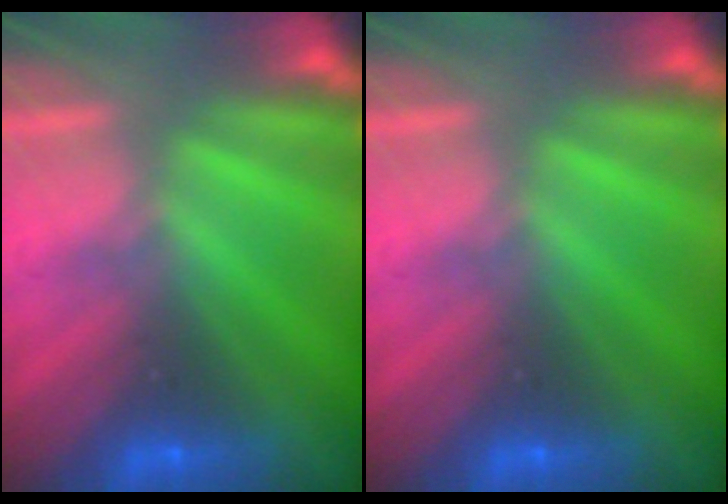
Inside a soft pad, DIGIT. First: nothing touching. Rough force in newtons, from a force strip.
{"total": 0.0}